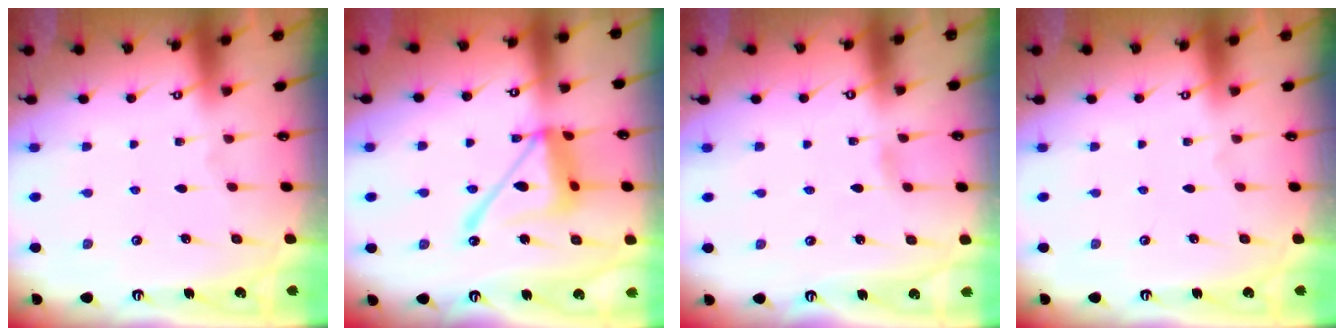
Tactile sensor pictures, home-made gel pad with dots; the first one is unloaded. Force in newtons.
{"total": 16.3, "press": 16.2, "slide": 1.6}
{"total": 1.9, "press": 1.9, "slide": 0.2}
{"total": 0.0}